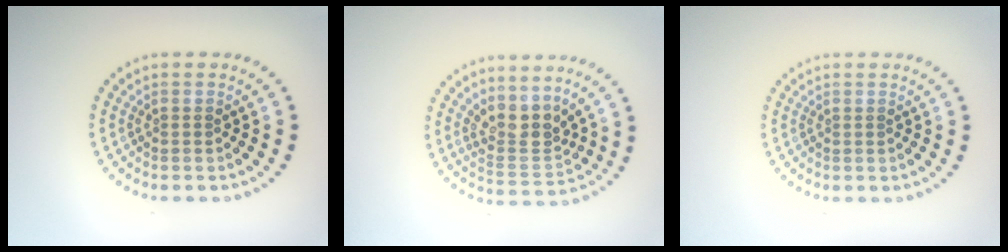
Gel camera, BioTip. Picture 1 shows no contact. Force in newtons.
{"total": 3.2, "press": 2.5, "slide": 2.0}
{"total": 0.0}